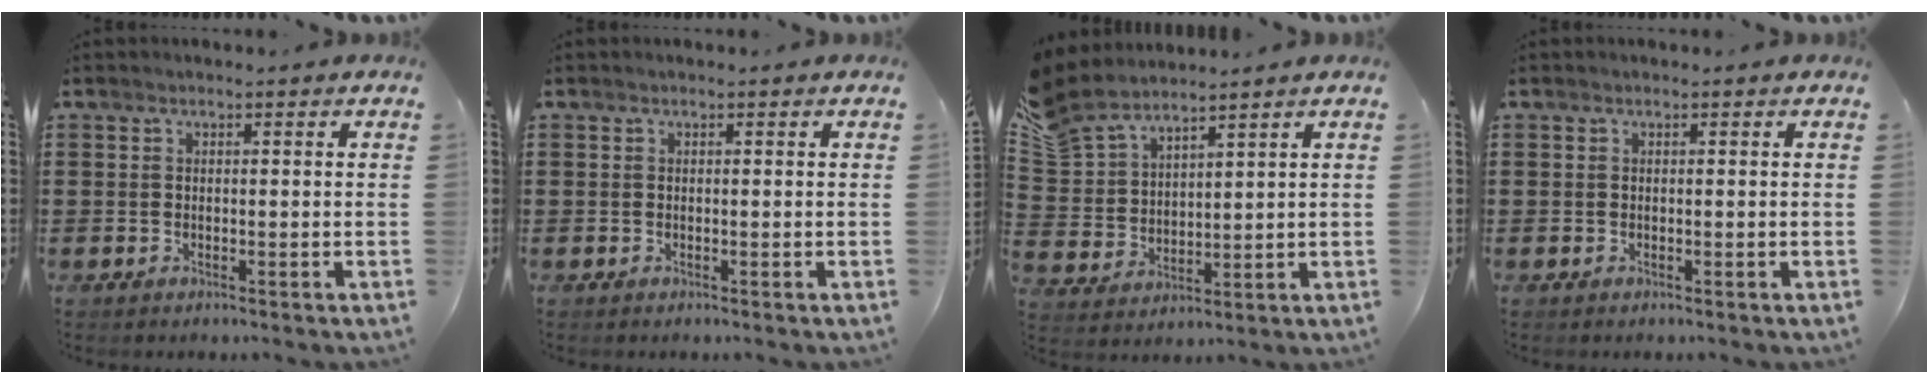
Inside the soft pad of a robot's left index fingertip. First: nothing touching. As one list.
[{"total": 0.0}, {"total": 6.4, "force": [5.7, 2.5, 1.5], "torque": [-0.060, -0.020, 0.106]}, {"total": 0.0}]